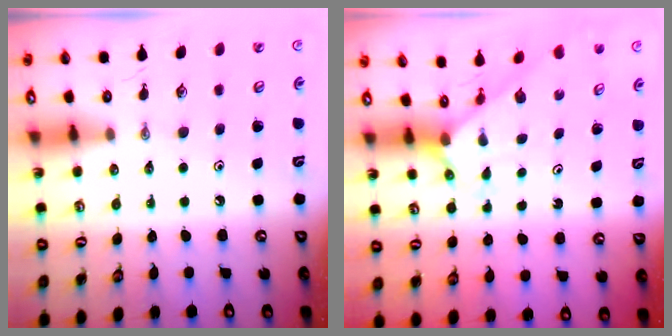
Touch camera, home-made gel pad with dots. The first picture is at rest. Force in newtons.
{"total": 1.9, "press": 1.9, "slide": 0.2}